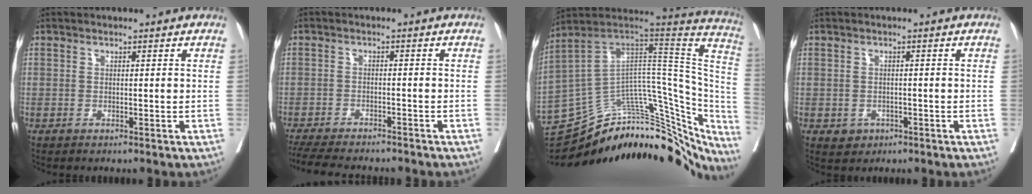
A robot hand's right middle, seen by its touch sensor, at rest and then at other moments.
{"total": 13.1, "force": [-11.5, 2.5, 5.7], "torque": [-0.106, -0.024, -0.159]}
{"total": 36.6, "force": [-28.8, 13.5, 18.2], "torque": [-0.188, 0.038, -0.374]}
{"total": 2.2, "force": [-1.0, 1.9, 0.7], "torque": [-0.008, 0.003, -0.005]}